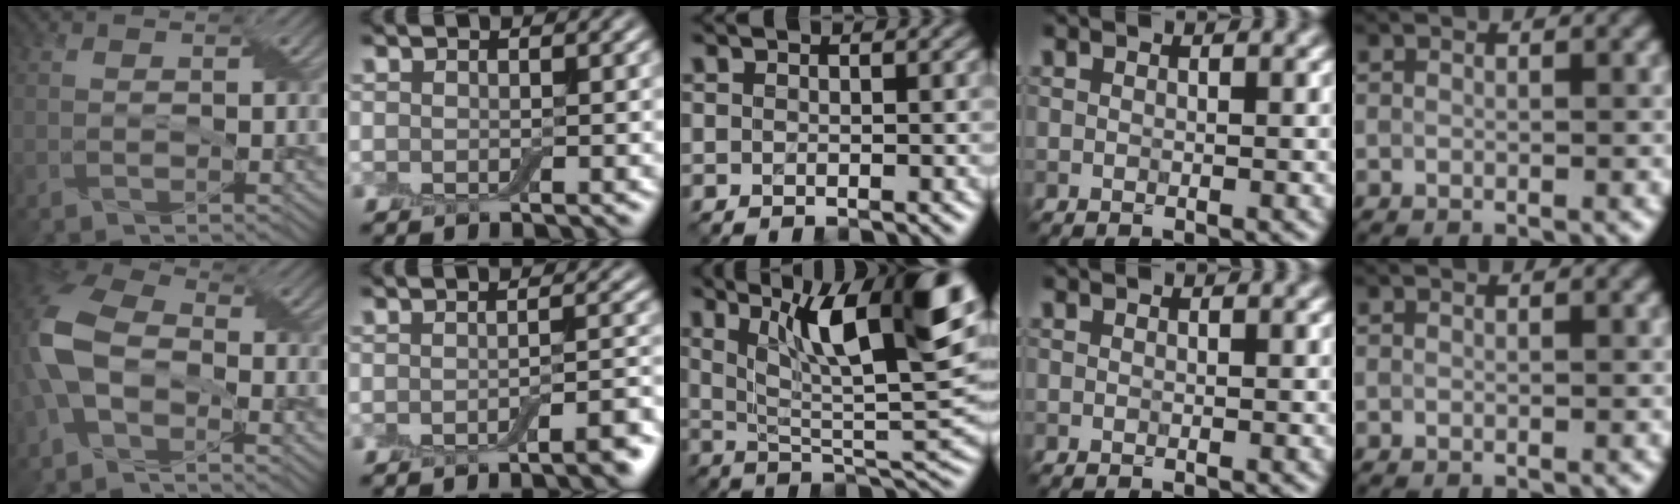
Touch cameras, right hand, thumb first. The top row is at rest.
{"thumb": {"total": 9.9, "force": [-2.4, 5.9, 7.5], "torque": [-0.196, 0.003, -0.066]}, "index": {"total": 3.1, "force": [-1.9, 0.6, 2.4], "torque": [-0.025, 0.006, -0.034]}, "middle": {"total": 12.7, "force": [5.5, 4.1, 10.7], "torque": [-0.159, -0.004, 0.090]}}